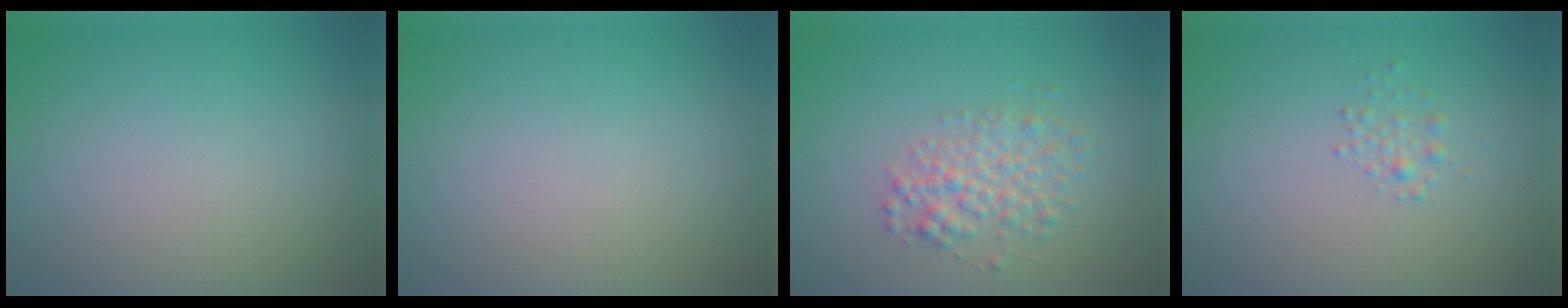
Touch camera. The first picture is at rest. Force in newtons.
{"total": 0.0}
{"total": 3.1, "press": 3.1, "slide": 0.1}
{"total": 1.0, "press": 1.0, "slide": 0.0}